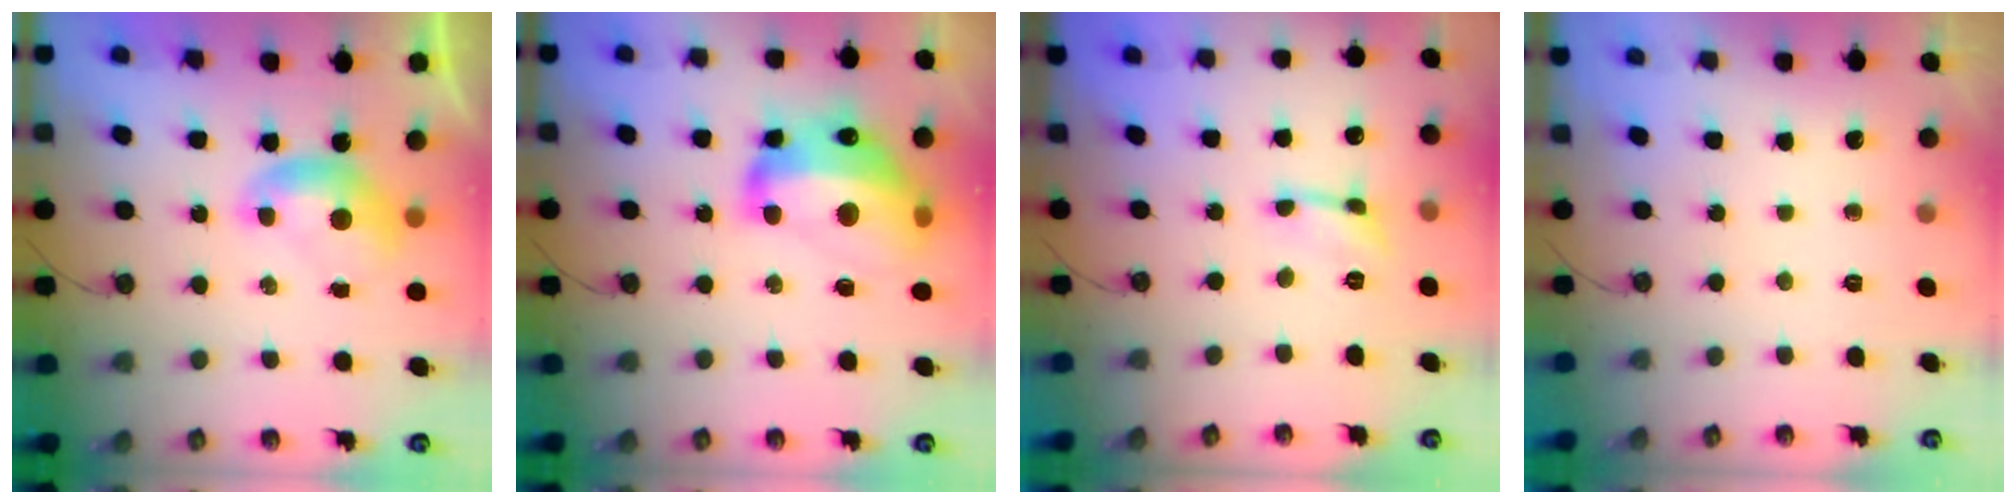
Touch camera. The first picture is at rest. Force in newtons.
{"total": 14.6, "press": 14.4, "slide": 2.5}
{"total": 0.5, "press": 0.5, "slide": 0.1}
{"total": 0.0}